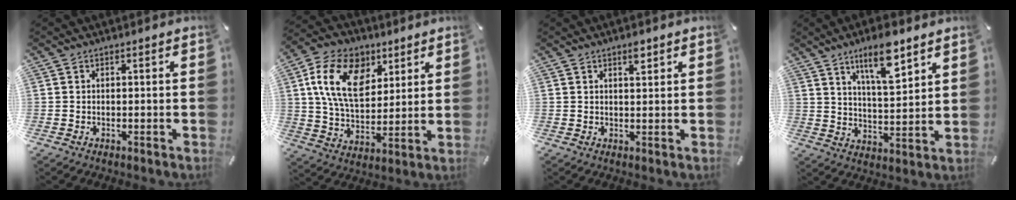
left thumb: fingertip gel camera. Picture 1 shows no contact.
{"total": 16.0, "force": [6.3, 10.7, 10.0], "torque": [-0.191, -0.003, 0.118]}
{"total": 2.7, "force": [1.7, 1.0, 1.9], "torque": [-0.024, -0.004, 0.025]}
{"total": 11.3, "force": [7.7, 3.2, 7.6], "torque": [-0.126, -0.037, 0.131]}